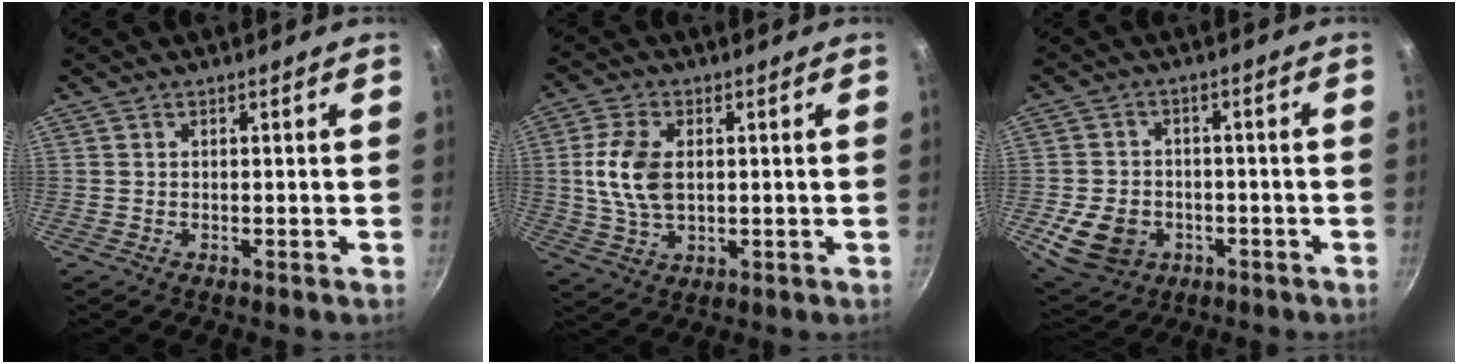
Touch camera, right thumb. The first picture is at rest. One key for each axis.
{"total": 9.8, "fx": 1.1, "fy": 6.0, "fz": 7.6, "tx": -0.147, "ty": 0.000, "tz": 0.020}
{"total": 10.6, "fx": -3.2, "fy": 8.5, "fz": 5.5, "tx": -0.085, "ty": 0.019, "tz": -0.040}